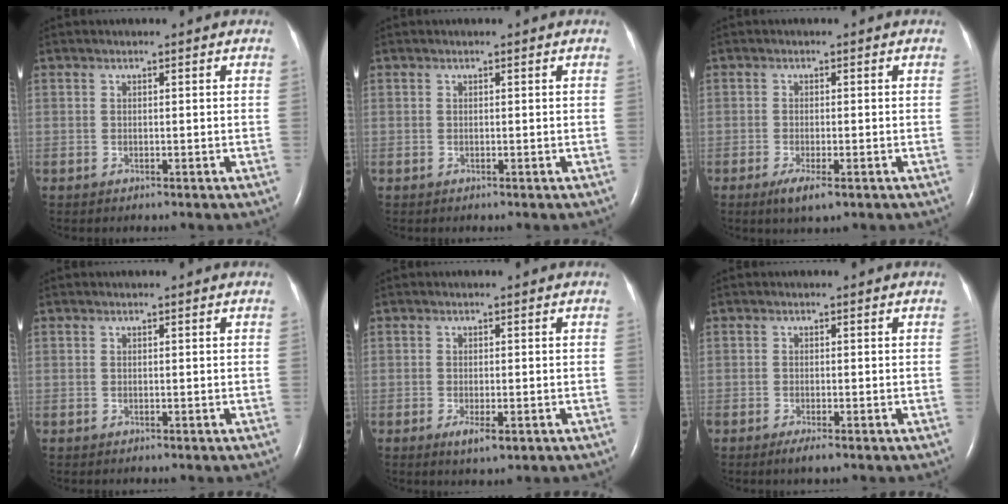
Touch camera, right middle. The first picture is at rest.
{"total": 0.0}
{"total": 3.4, "force": [-1.8, 0.7, 2.8], "torque": [-0.055, -0.008, -0.030]}
{"total": 0.0}
{"total": 2.8, "force": [-1.3, 0.8, 2.4], "torque": [-0.043, -0.005, -0.016]}
{"total": 1.7, "force": [-1.1, 0.2, 1.3], "torque": [-0.028, -0.005, -0.021]}